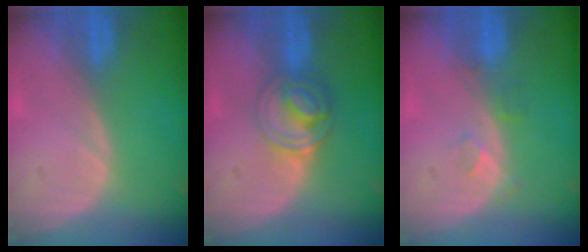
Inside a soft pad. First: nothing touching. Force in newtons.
{"total": 6.3, "press": 5.4, "slide": 3.2}
{"total": 2.3, "press": 2.0, "slide": 1.1}